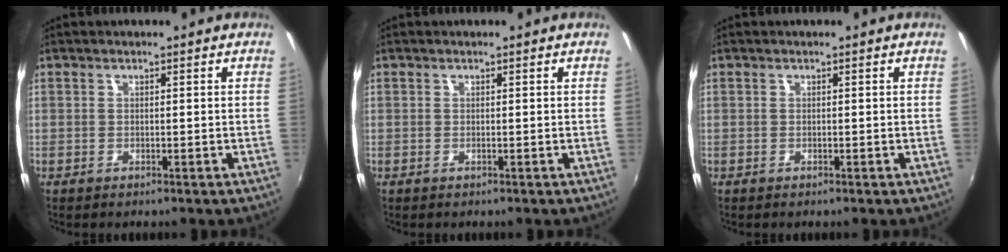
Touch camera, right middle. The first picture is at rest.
{"total": 0.0}
{"total": 0.0}